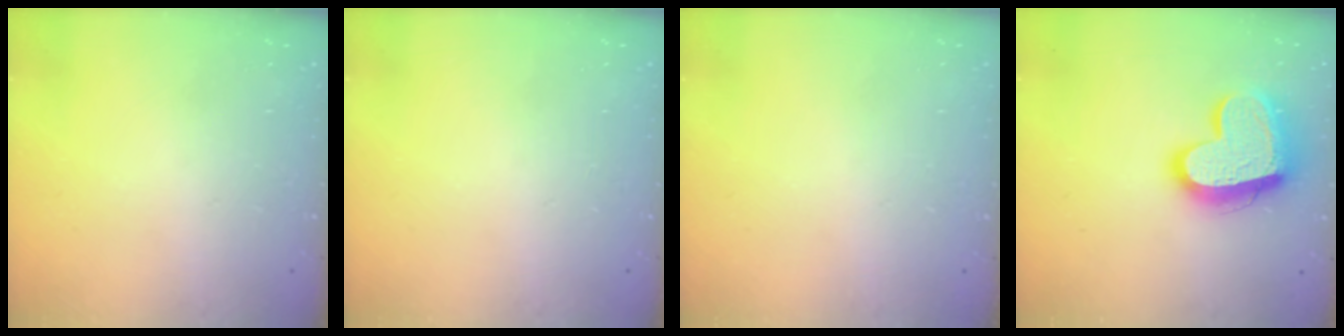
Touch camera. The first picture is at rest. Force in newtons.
{"total": 0.0}
{"total": 0.6, "press": 0.6, "slide": 0.2}
{"total": 18.7, "press": 18.6, "slide": 1.6}